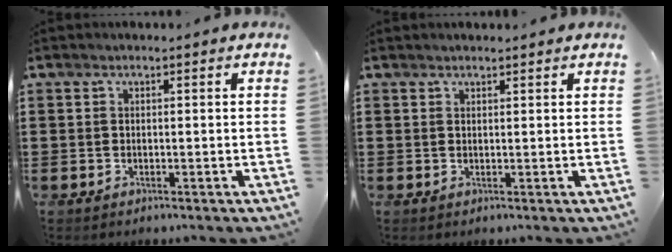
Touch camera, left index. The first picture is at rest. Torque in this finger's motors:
{"motor_torque": [0.93, 0.65, 0.13, 0.03]}